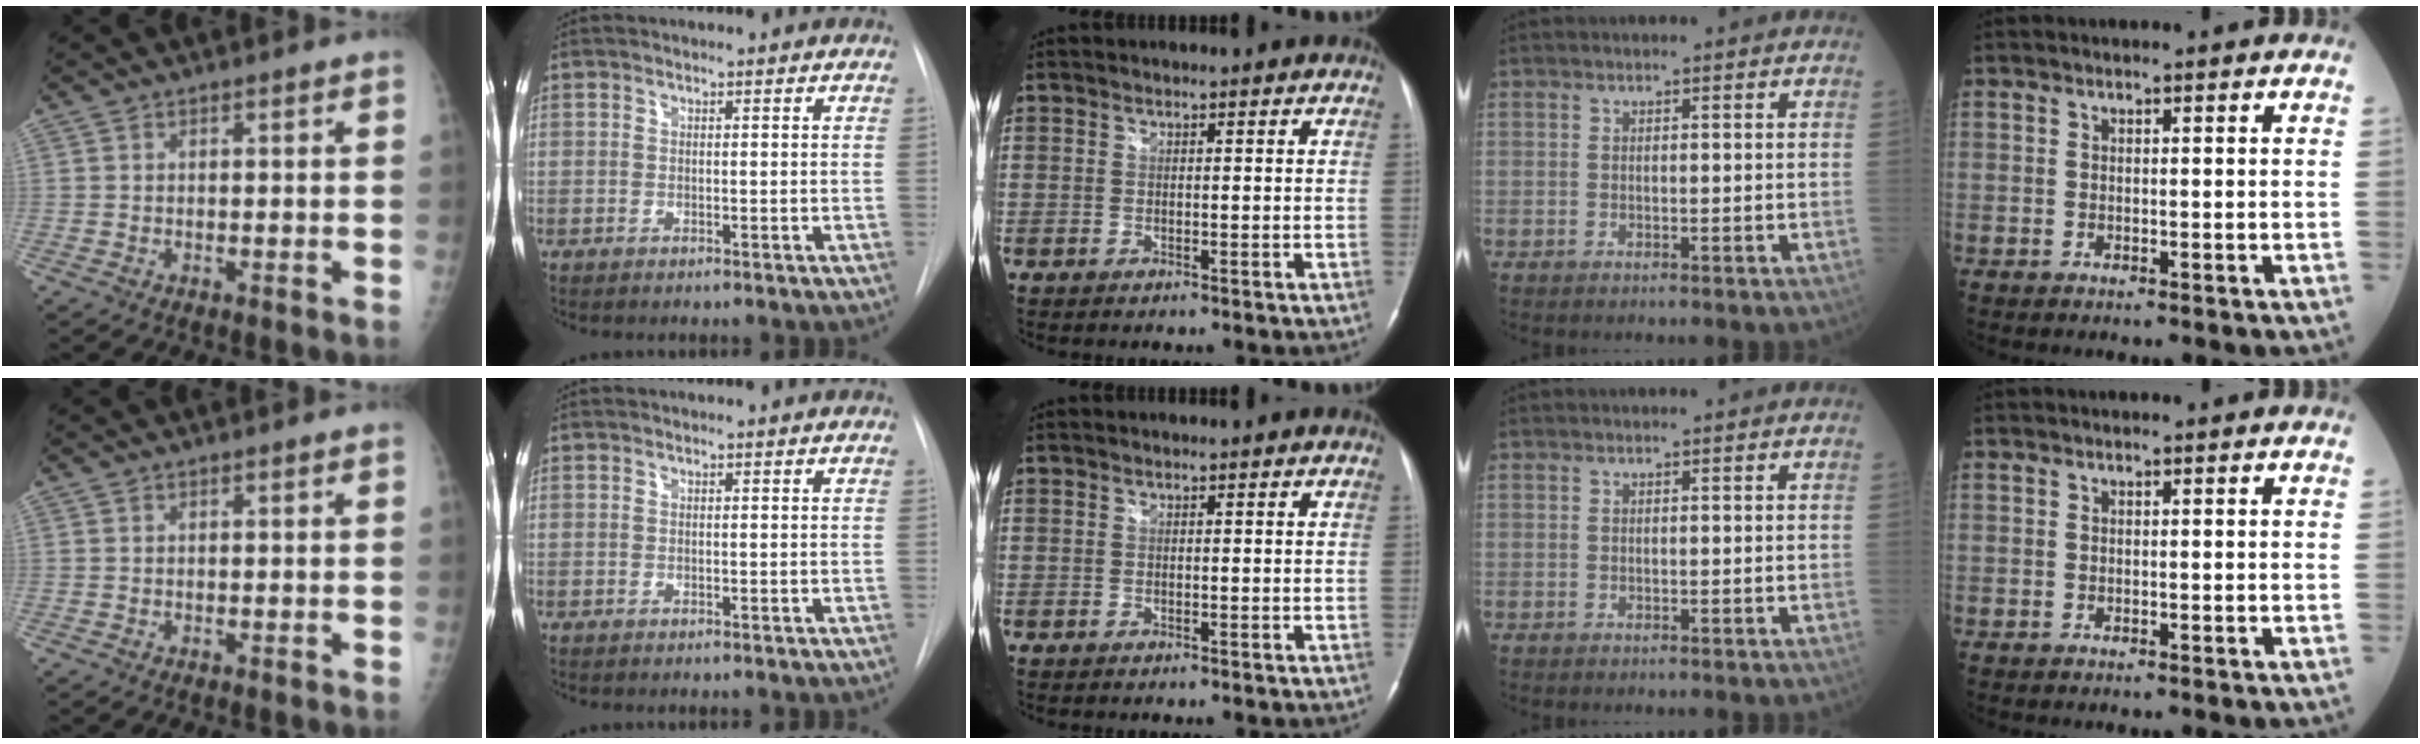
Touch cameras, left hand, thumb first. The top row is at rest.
{}